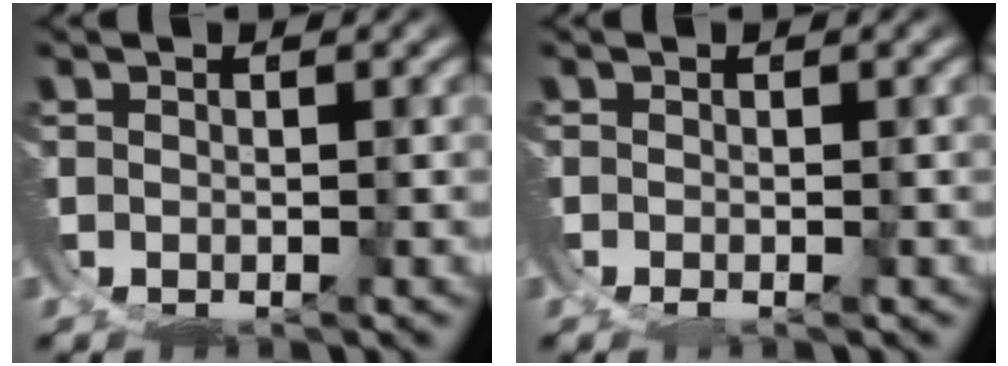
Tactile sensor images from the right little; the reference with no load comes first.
{"total": 0.5, "force": [-0.4, 0.1, 0.4], "torque": [-0.004, -0.001, -0.007]}